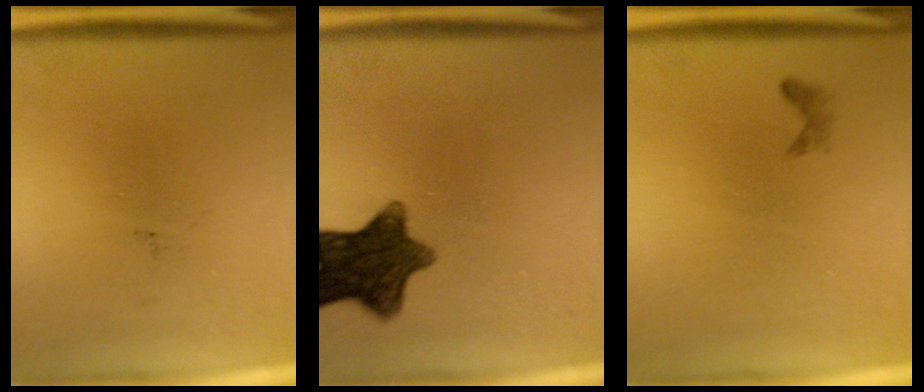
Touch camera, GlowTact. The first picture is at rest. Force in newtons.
{"total": 10.8}
{"total": 0.6}